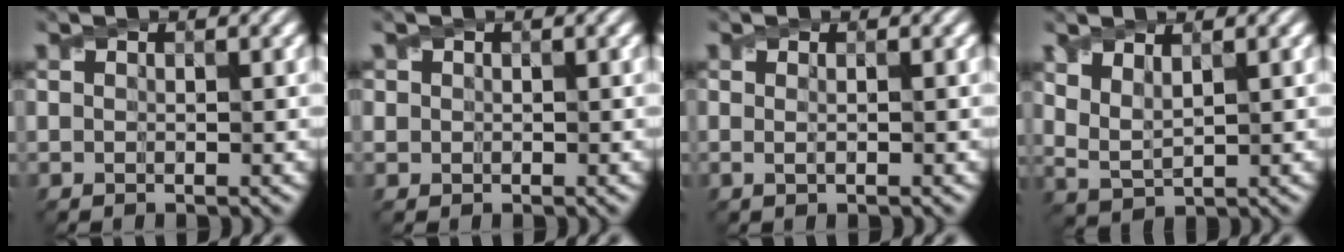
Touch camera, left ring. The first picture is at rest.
{"total": 0.7, "force": [0.1, 0.7, 0.0], "torque": [0.003, -0.002, 0.004]}
{"total": 1.1, "force": [0.2, 0.3, 1.0], "torque": [-0.014, -0.007, -0.001]}
{"total": 2.8, "force": [1.8, 1.1, 1.8], "torque": [-0.044, -0.007, 0.042]}